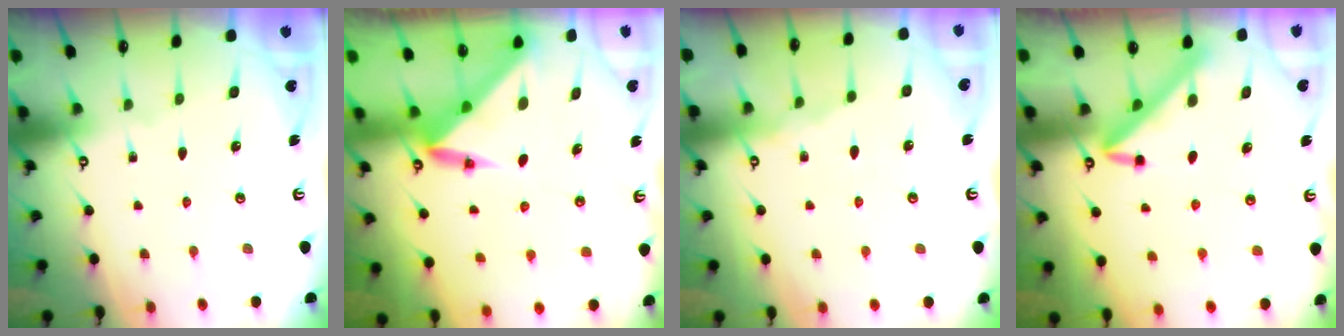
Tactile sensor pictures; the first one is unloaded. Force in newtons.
{"total": 3.5, "press": 3.5, "slide": 0.2}
{"total": 5.4, "press": 5.4, "slide": 0.7}
{"total": 5.8, "press": 5.8, "slide": 0.3}